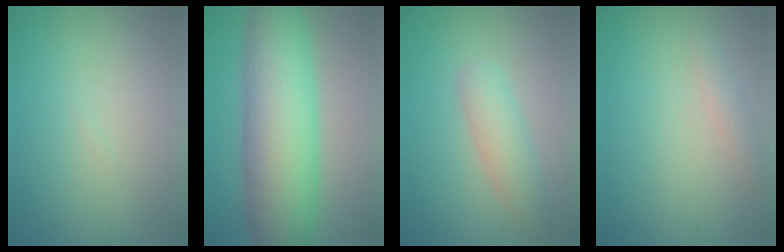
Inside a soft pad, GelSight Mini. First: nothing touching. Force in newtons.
{"total": 9.9, "press": 9.9, "slide": 0.4}
{"total": 3.0, "press": 3.0, "slide": 0.2}
{"total": 1.1, "press": 1.1, "slide": 0.1}